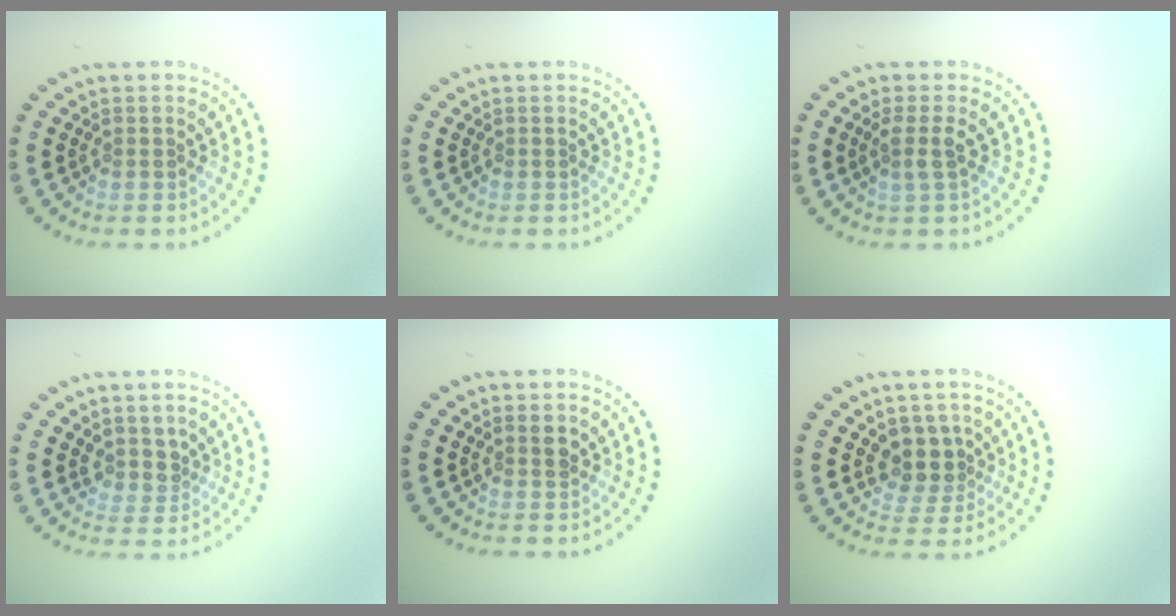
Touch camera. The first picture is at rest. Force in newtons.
{"total": 0.0}
{"total": 1.7, "press": 1.4, "slide": 1.0}
{"total": 2.0, "press": 1.6, "slide": 1.2}
{"total": 1.3, "press": 1.1, "slide": 0.6}
{"total": 2.8, "press": 2.4, "slide": 1.5}